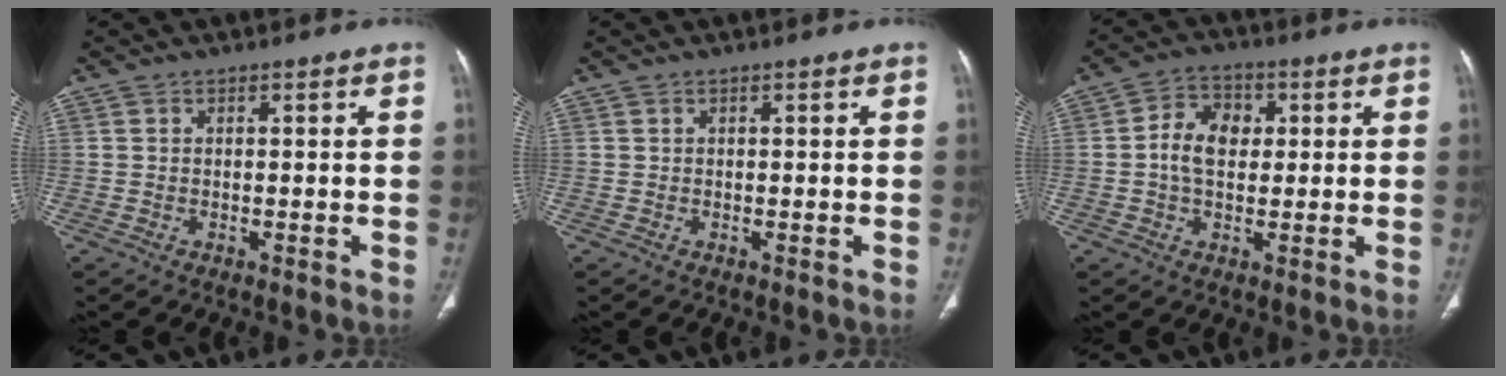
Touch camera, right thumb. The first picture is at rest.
{"total": 0.0}
{"total": 7.4, "force": [0.6, 5.3, 5.1], "torque": [-0.077, 0.014, 0.004]}